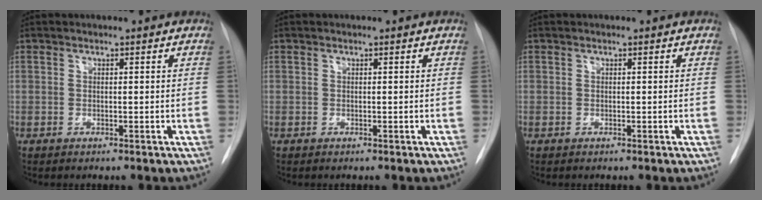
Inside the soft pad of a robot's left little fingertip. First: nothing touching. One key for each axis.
{"total": 0.0}
{"total": 0.0}